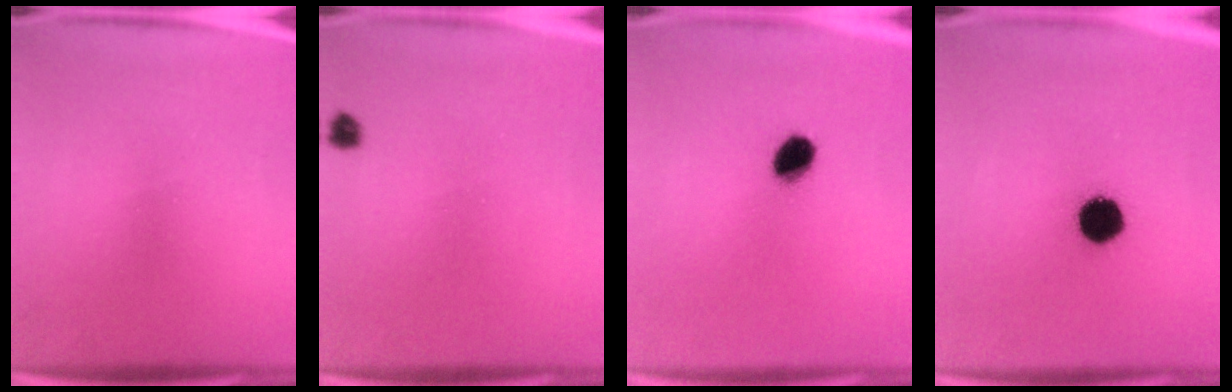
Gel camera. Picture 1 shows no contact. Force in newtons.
{"total": 1.4}
{"total": 5.5}
{"total": 9.5}